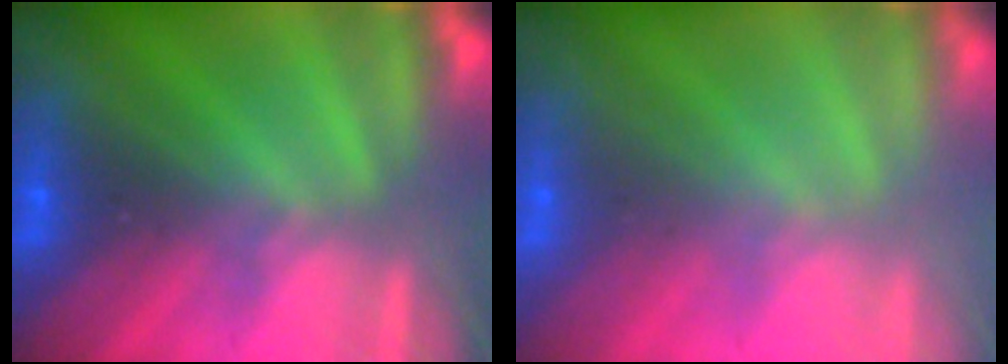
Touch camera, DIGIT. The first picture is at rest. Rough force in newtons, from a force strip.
{"total": 2.6}